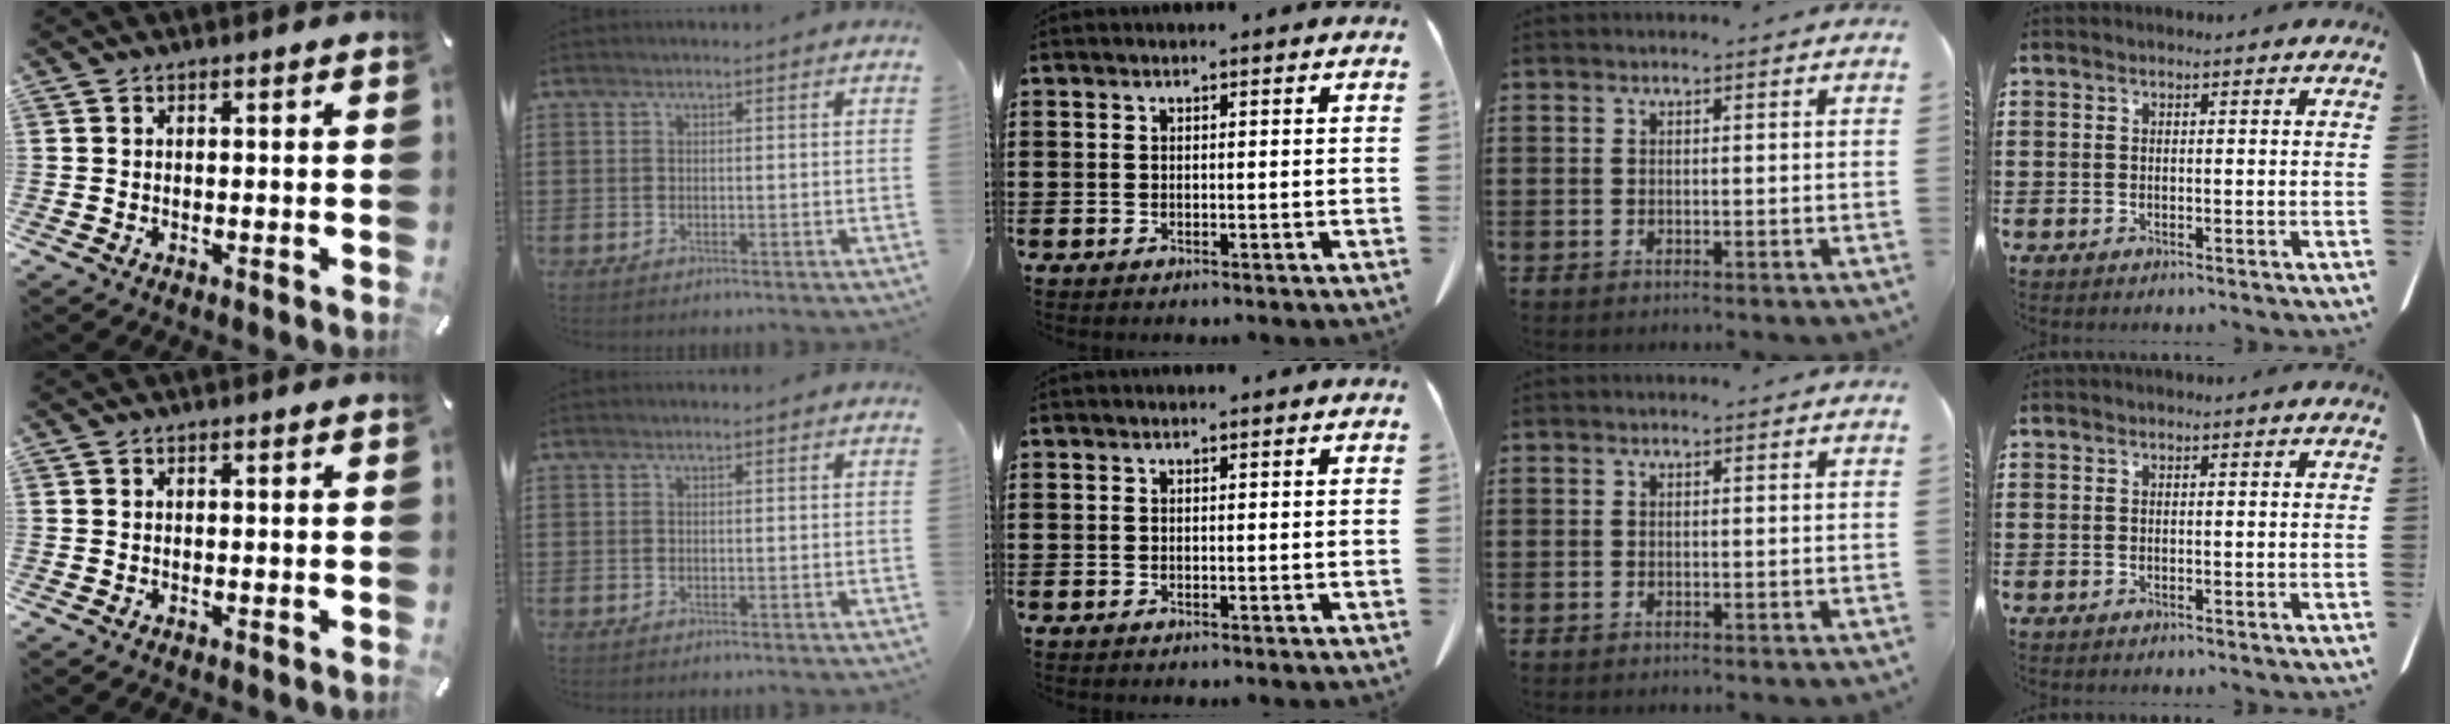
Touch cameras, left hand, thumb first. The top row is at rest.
{}